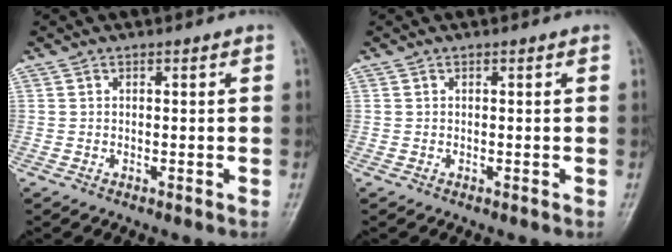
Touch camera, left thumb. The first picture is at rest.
{"total": 0.0}